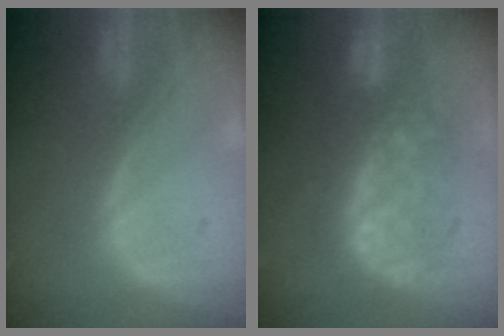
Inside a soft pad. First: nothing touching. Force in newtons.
{"total": 8.6, "press": 8.6, "slide": 0.4}